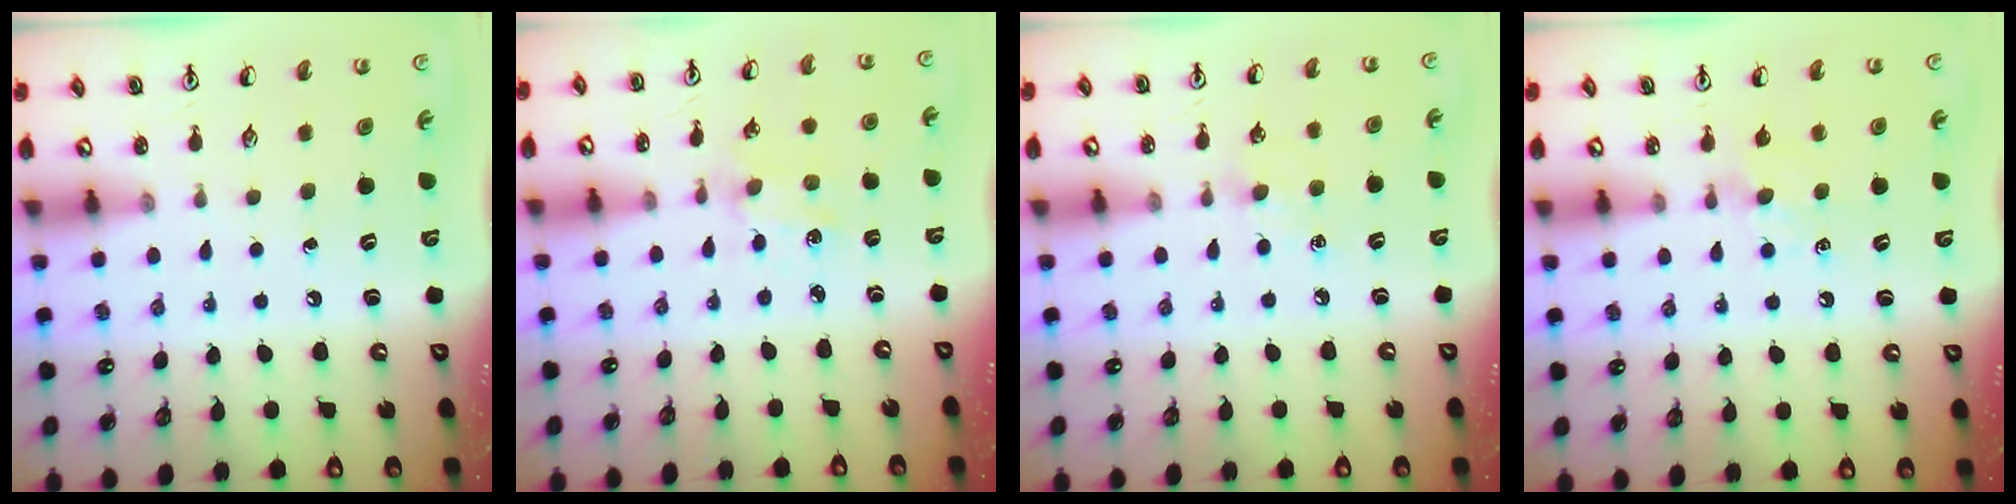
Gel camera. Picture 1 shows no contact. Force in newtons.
{"total": 1.4, "press": 1.4, "slide": 0.2}
{"total": 5.9, "press": 5.8, "slide": 0.8}
{"total": 5.8, "press": 5.8, "slide": 0.7}